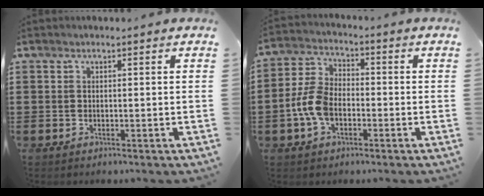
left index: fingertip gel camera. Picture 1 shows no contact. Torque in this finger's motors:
{"motor_torque": [1.55, 0.59, 0.70, 0.15]}